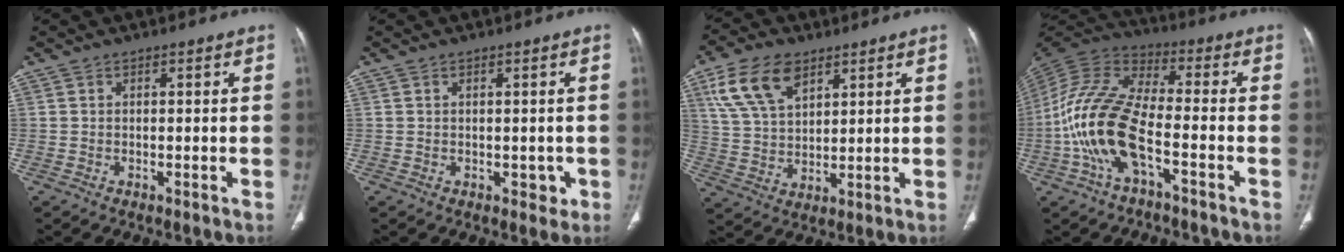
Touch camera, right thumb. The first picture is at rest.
{"total": 2.0, "force": [0.0, 1.5, 1.3], "torque": [-0.007, -0.001, 0.004]}
{"total": 12.1, "force": [6.3, 6.9, 7.7], "torque": [-0.134, -0.014, 0.127]}
{"total": 15.6, "force": [-5.2, 6.5, 13.2], "torque": [-0.283, 0.044, -0.103]}